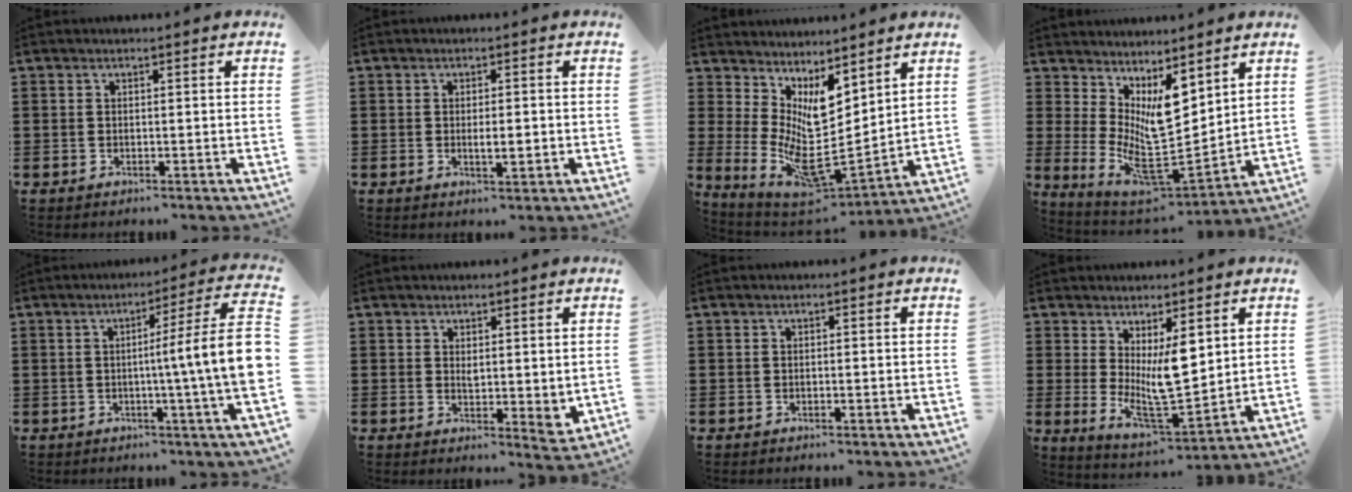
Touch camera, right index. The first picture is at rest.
{"total": 2.8, "force": [-0.4, 0.7, 2.7], "torque": [-0.047, -0.001, -0.006]}
{"total": 8.1, "force": [2.9, 3.7, 6.6], "torque": [-0.131, -0.060, 0.059]}
{"total": 9.1, "force": [3.2, 4.1, 7.4], "torque": [-0.136, -0.055, 0.064]}
{"total": 10.6, "force": [-0.2, -0.1, 10.6], "torque": [-0.165, -0.024, -0.012]}
{"total": 2.6, "force": [2.2, 0.8, 1.2], "torque": [-0.022, -0.006, 0.038]}
{"total": 0.0}
{"total": 8.4, "force": [2.9, 3.4, 7.2], "torque": [-0.135, -0.024, 0.055]}